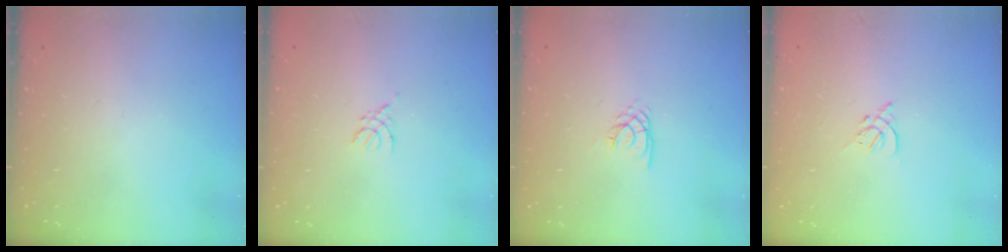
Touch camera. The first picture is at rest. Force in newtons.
{"total": 1.8, "press": 1.7, "slide": 0.4}
{"total": 2.1, "press": 2.1, "slide": 0.4}
{"total": 2.7, "press": 2.6, "slide": 0.7}